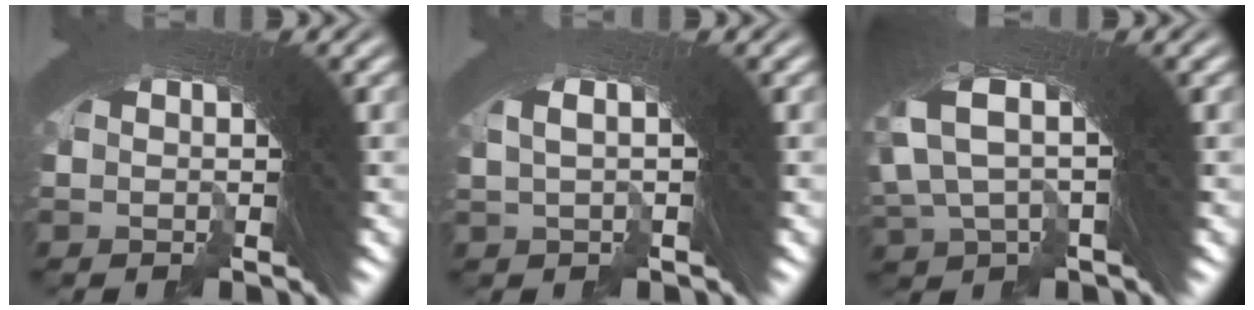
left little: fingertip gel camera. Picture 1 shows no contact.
{"total": 3.2, "force": [0.5, 2.4, 2.1], "torque": [-0.047, 0.018, -0.003]}
{"total": 8.3, "force": [1.5, 5.3, 6.2], "torque": [-0.142, 0.021, 0.010]}